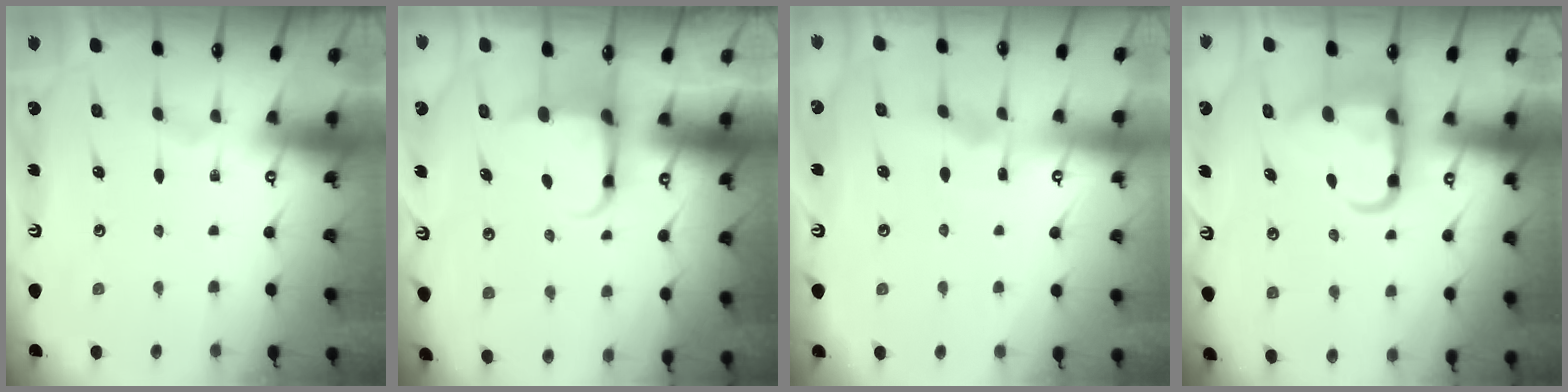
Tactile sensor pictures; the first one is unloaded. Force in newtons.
{"total": 3.9, "press": 3.8, "slide": 0.7}
{"total": 2.9, "press": 2.9, "slide": 0.4}
{"total": 9.5, "press": 9.4, "slide": 1.3}